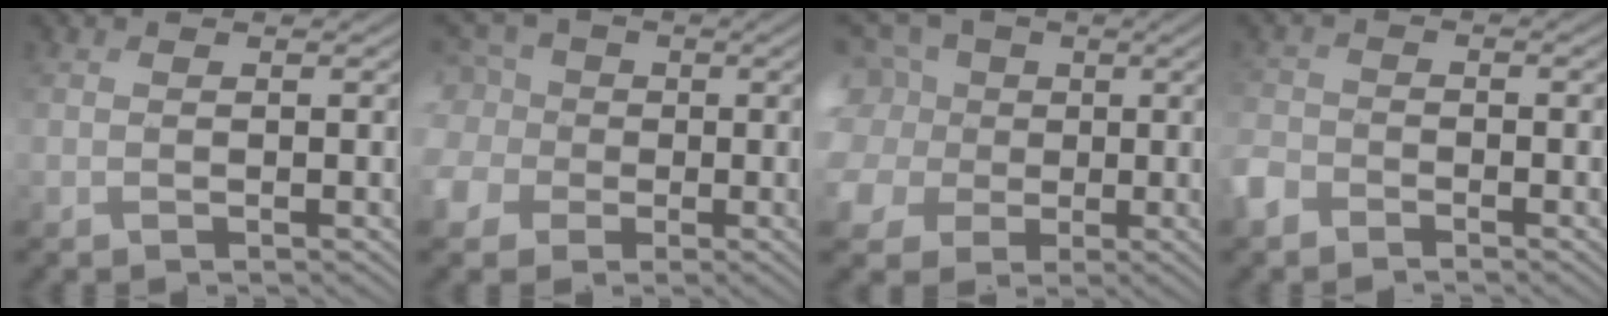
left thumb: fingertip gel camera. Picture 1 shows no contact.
{"total": 8.6, "force": [-0.9, 7.7, 3.7], "torque": [-0.135, -0.001, -0.034]}
{"total": 13.7, "force": [1.0, 11.9, 6.7], "torque": [-0.242, 0.019, -0.004]}
{"total": 3.4, "force": [-2.5, 2.0, 1.0], "torque": [-0.031, -0.004, -0.068]}